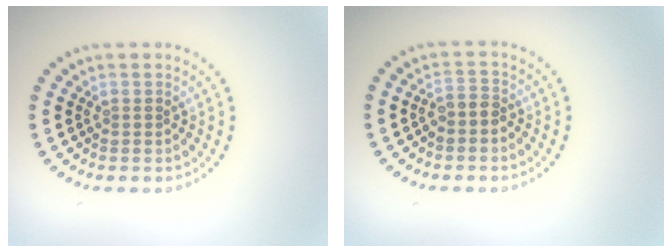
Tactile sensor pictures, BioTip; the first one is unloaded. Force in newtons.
{"total": 1.7, "press": 1.4, "slide": 1.0}